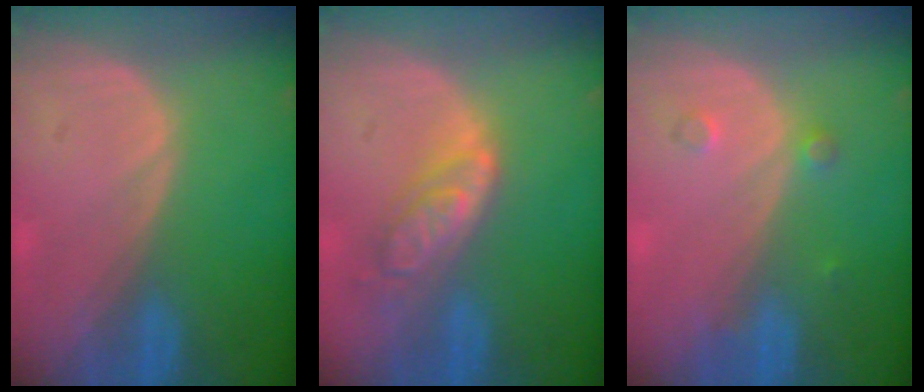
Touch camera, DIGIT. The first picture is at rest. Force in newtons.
{"total": 6.4, "press": 5.6, "slide": 3.1}
{"total": 1.7, "press": 1.7, "slide": 0.3}